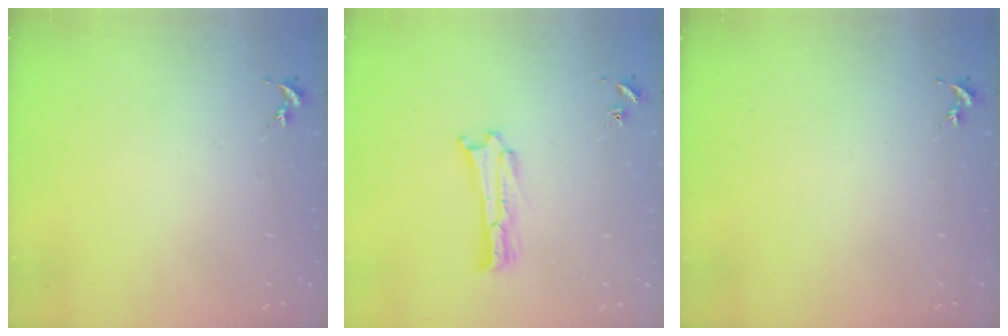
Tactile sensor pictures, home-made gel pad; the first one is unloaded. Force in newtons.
{"total": 0.0}
{"total": 0.0}